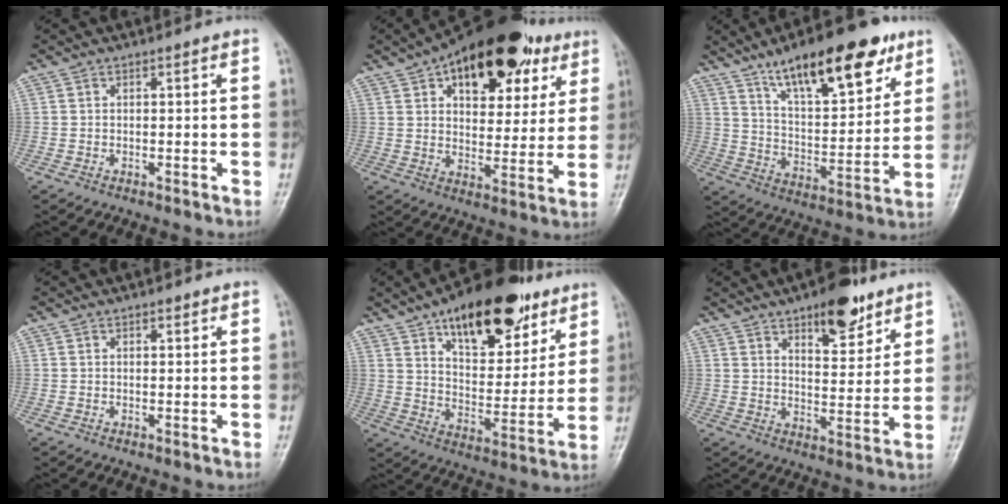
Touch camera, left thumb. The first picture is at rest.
{"total": 22.9, "force": [11.7, 12.3, 15.4], "torque": [-0.177, -0.007, 0.171]}
{"total": 20.2, "force": [12.4, 7.2, 14.2], "torque": [-0.182, -0.050, 0.208]}
{"total": 0.8, "force": [0.5, 0.4, 0.4], "torque": [-0.003, -0.002, 0.006]}
{"total": 22.9, "force": [13.4, 10.9, 15.1], "torque": [-0.183, -0.043, 0.214]}
{"total": 11.4, "force": [7.4, 4.7, 7.3], "torque": [-0.076, -0.043, 0.111]}